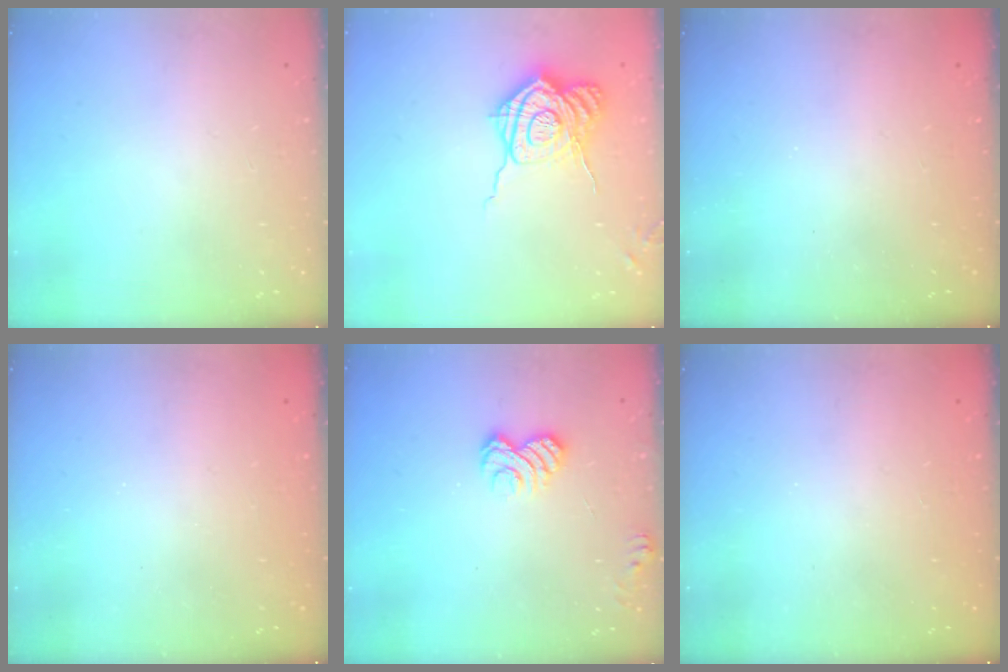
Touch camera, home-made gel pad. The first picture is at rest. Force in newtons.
{"total": 16.2, "press": 16.2, "slide": 0.5}
{"total": 2.3, "press": 2.2, "slide": 0.7}
{"total": 2.6, "press": 2.5, "slide": 0.9}
{"total": 6.0, "press": 5.8, "slide": 1.3}
{"total": 2.3, "press": 2.2, "slide": 0.8}